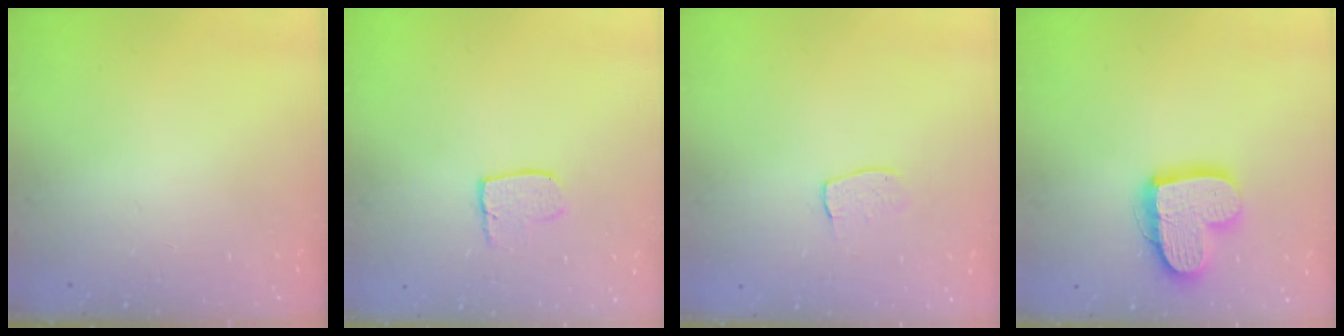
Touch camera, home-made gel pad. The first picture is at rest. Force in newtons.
{"total": 5.5, "press": 5.5, "slide": 0.3}
{"total": 5.0, "press": 5.0, "slide": 0.3}
{"total": 15.7, "press": 15.7, "slide": 1.4}